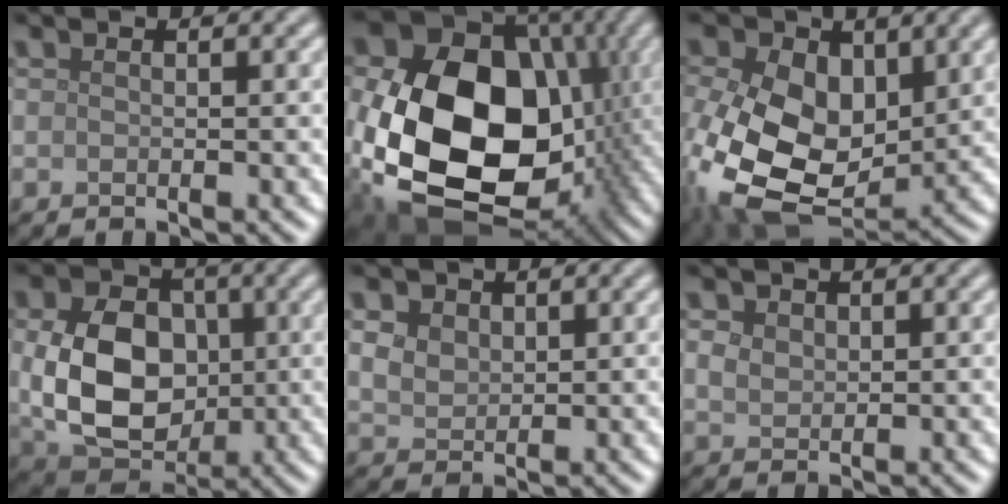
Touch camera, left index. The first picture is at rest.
{"total": 22.1, "force": [-1.1, 16.7, 14.4], "torque": [-0.314, -0.057, 0.002]}
{"total": 14.8, "force": [-0.2, 10.3, 10.7], "torque": [-0.216, -0.016, -0.001]}
{"total": 10.1, "force": [0.1, 7.5, 6.7], "torque": [-0.150, -0.014, 0.008]}
{"total": 4.1, "force": [2.0, 3.0, 2.1], "torque": [-0.057, 0.015, 0.029]}
{"total": 1.4, "force": [0.6, 1.2, 0.6], "torque": [-0.015, 0.001, 0.012]}